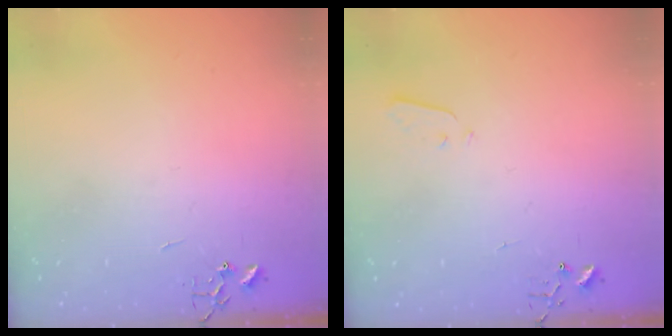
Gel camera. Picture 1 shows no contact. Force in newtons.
{"total": 3.2, "press": 3.1, "slide": 0.7}